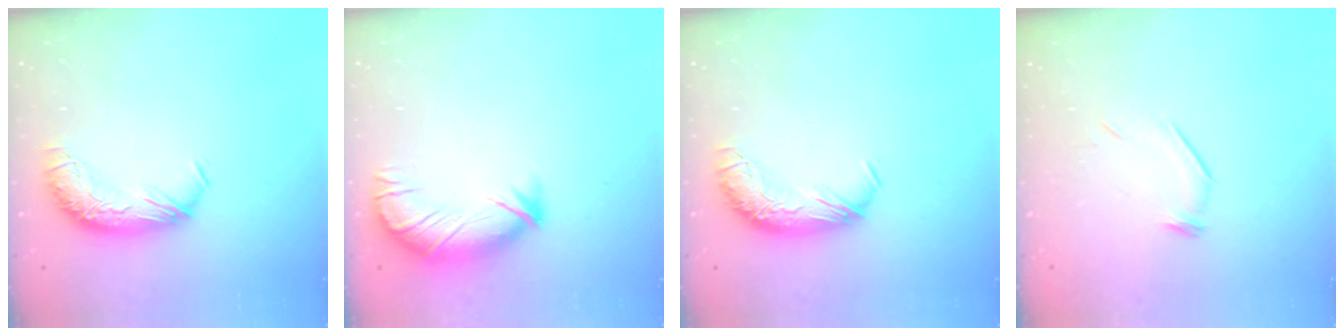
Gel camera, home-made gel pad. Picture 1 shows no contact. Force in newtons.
{"total": 3.8, "press": 3.2, "slide": 2.0}
{"total": 0.0}
{"total": 6.3, "press": 6.2, "slide": 1.1}